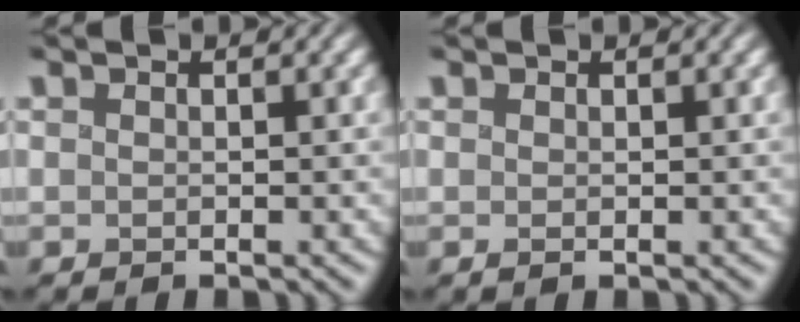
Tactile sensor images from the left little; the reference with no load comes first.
{"total": 0.0}